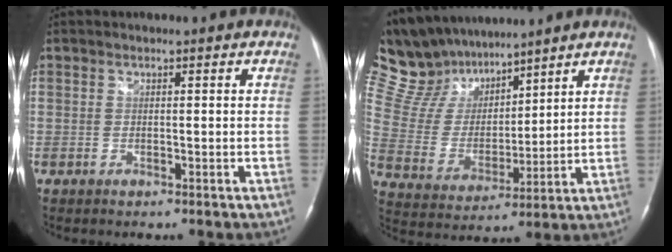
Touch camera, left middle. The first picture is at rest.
{"total": 14.8, "force": [12.6, 5.6, 5.3], "torque": [-0.120, 0.031, 0.245]}